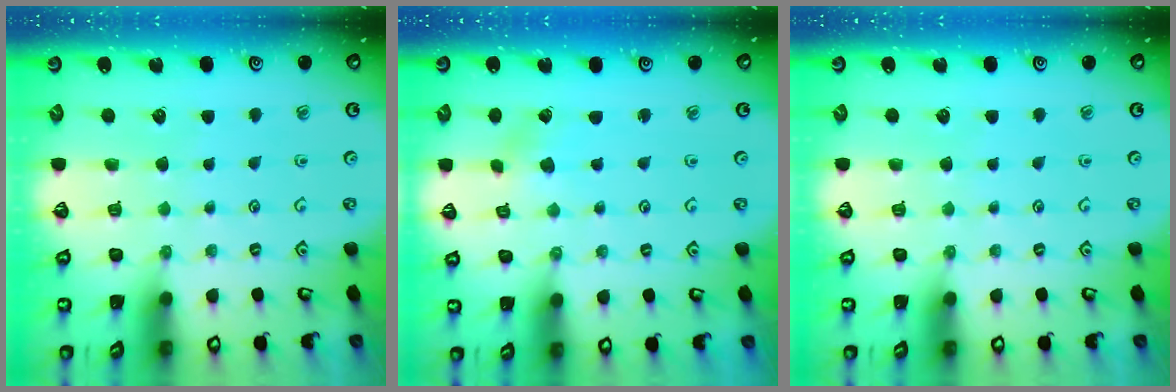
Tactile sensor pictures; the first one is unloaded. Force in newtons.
{"total": 1.5, "press": 1.4, "slide": 0.2}
{"total": 0.0}